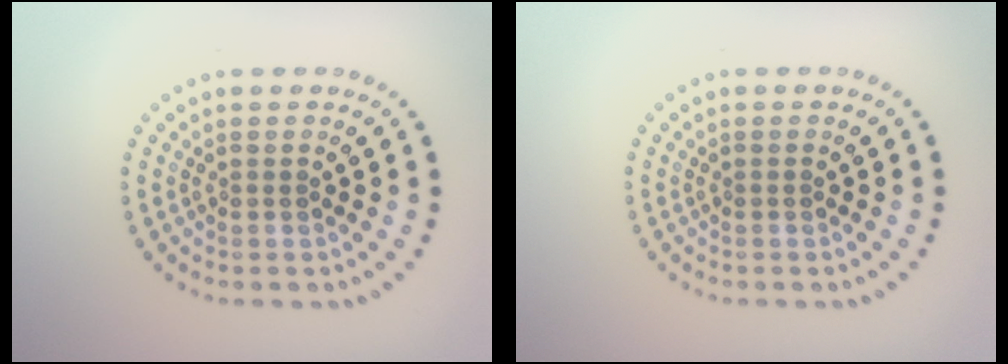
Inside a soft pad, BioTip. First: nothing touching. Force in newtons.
{"total": 0.0}